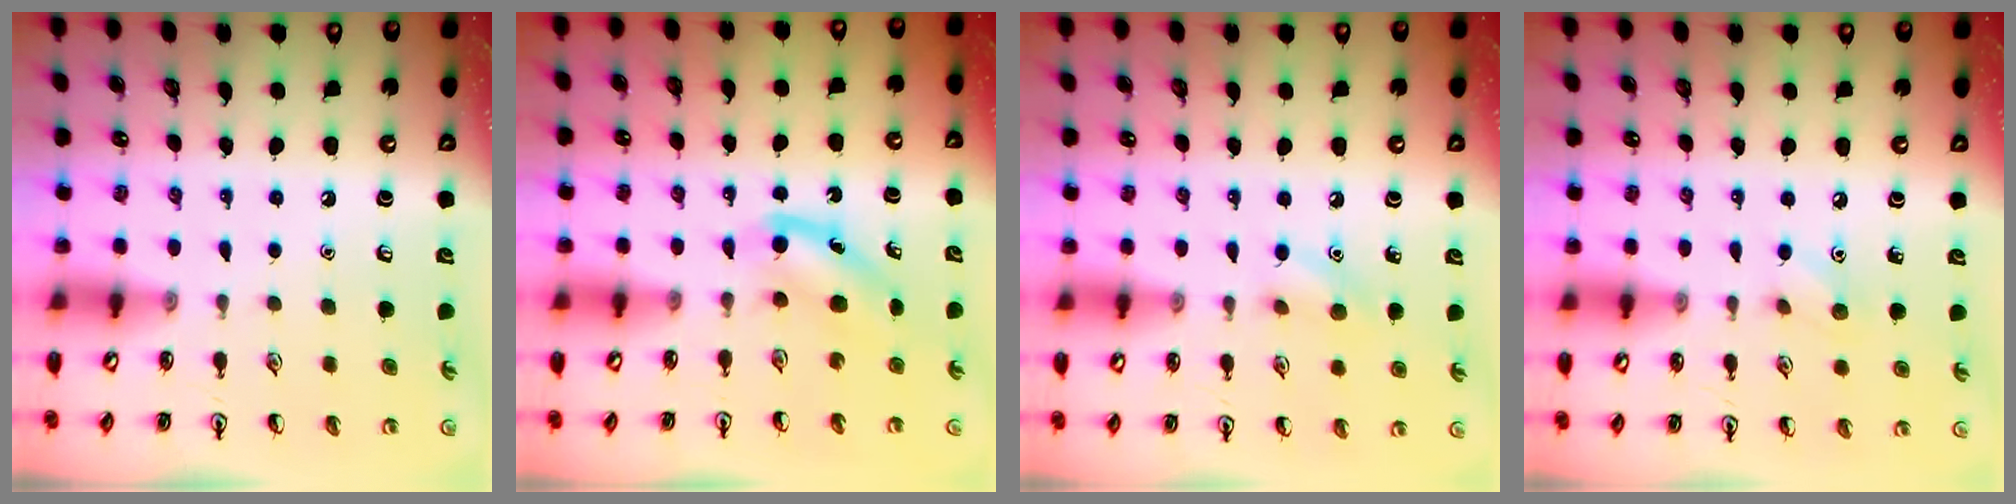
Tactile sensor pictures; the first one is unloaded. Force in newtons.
{"total": 4.2, "press": 4.0, "slide": 1.1}
{"total": 6.9, "press": 6.6, "slide": 2.0}
{"total": 5.8, "press": 5.6, "slide": 1.7}